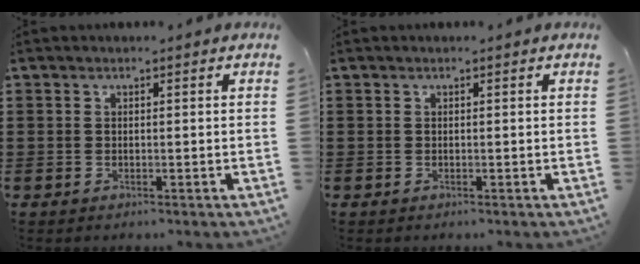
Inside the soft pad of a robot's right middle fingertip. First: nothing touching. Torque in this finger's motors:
{"motor_torque": [-0.04, -0.04, 0.03, -0.01]}